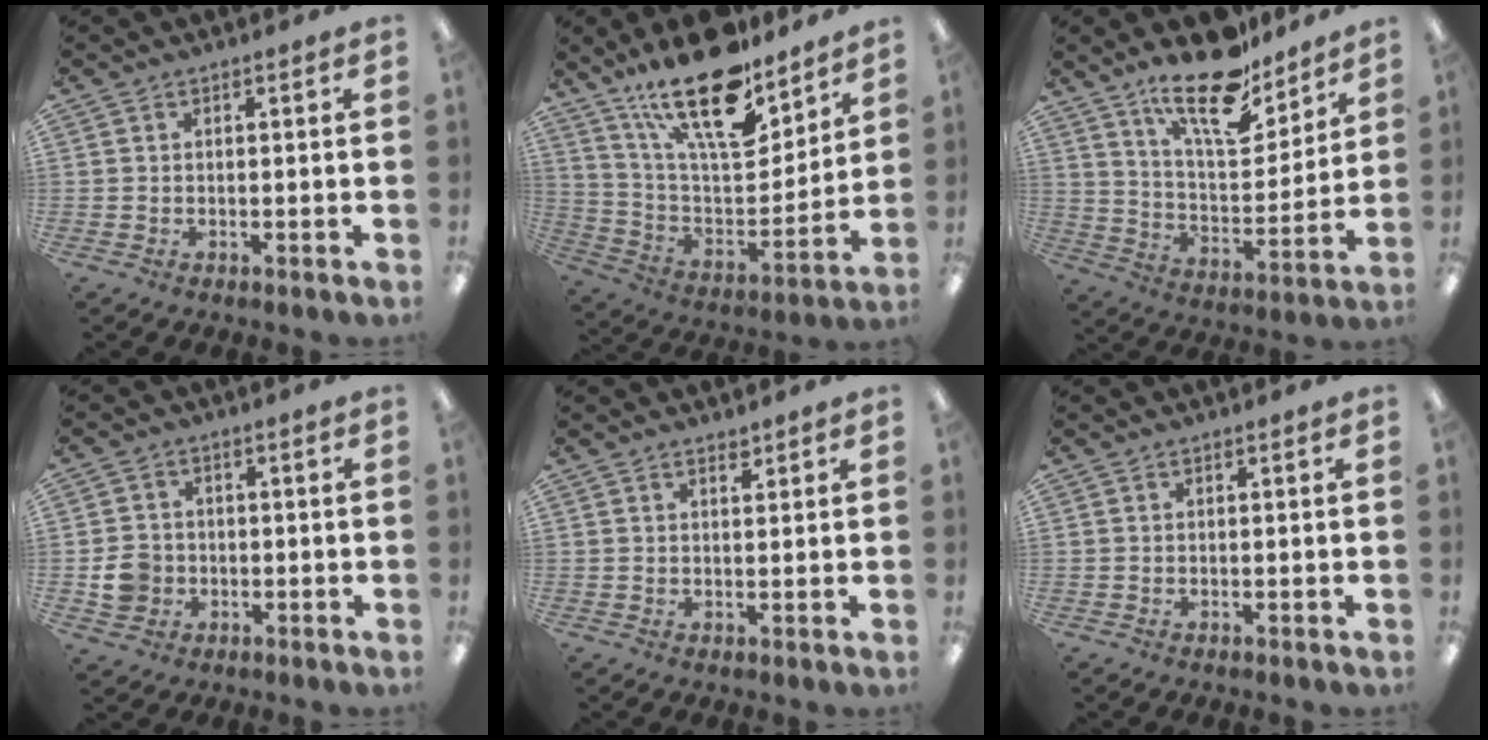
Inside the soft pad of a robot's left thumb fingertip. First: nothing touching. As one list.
[{"total": 24.0, "force": [16.7, 8.8, 14.8], "torque": [-0.256, -0.103, 0.286]}, {"total": 18.3, "force": [13.8, 6.6, 10.0], "torque": [-0.169, -0.085, 0.235]}, {"total": 5.7, "force": [-1.3, 5.2, 2.0], "torque": [-0.033, 0.010, -0.020]}, {"total": 1.6, "force": [1.4, 0.4, 0.4], "torque": [-0.002, -0.005, 0.025]}, {"total": 0.0}]